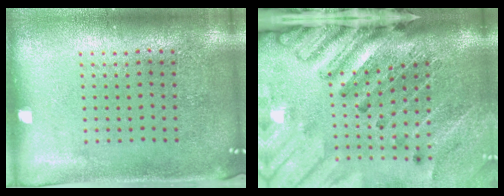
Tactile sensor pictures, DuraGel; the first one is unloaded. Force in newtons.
{"total": 4.2, "press": 3.2, "slide": 2.8}